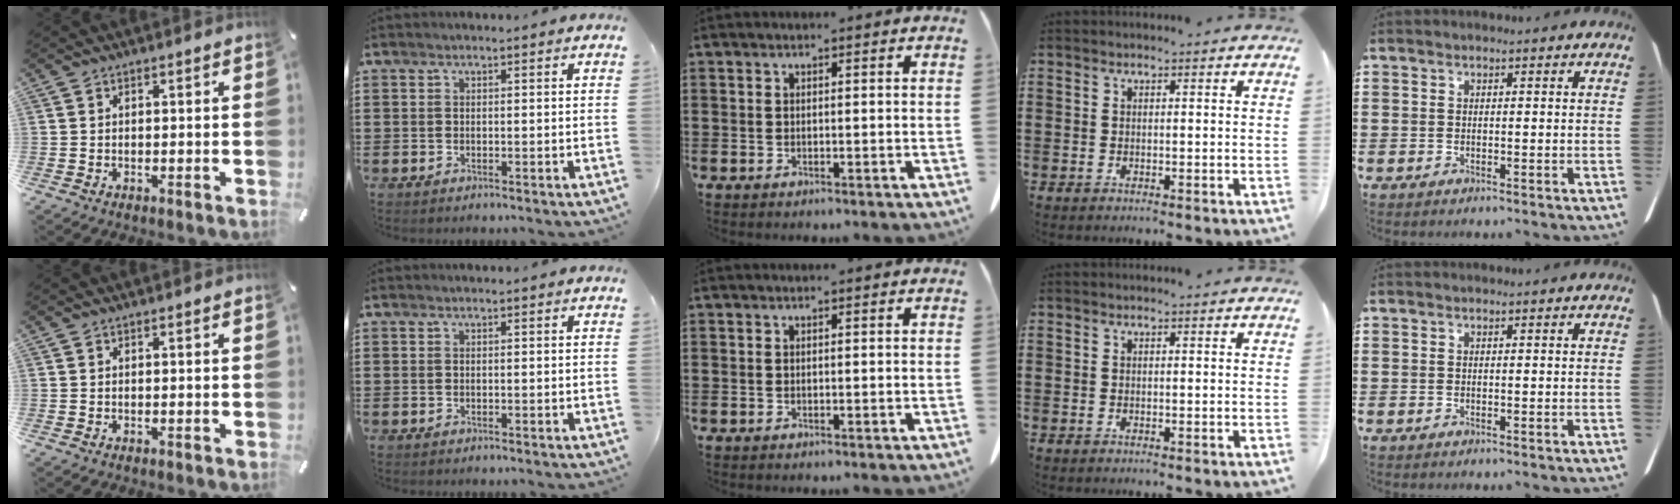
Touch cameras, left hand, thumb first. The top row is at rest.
{}